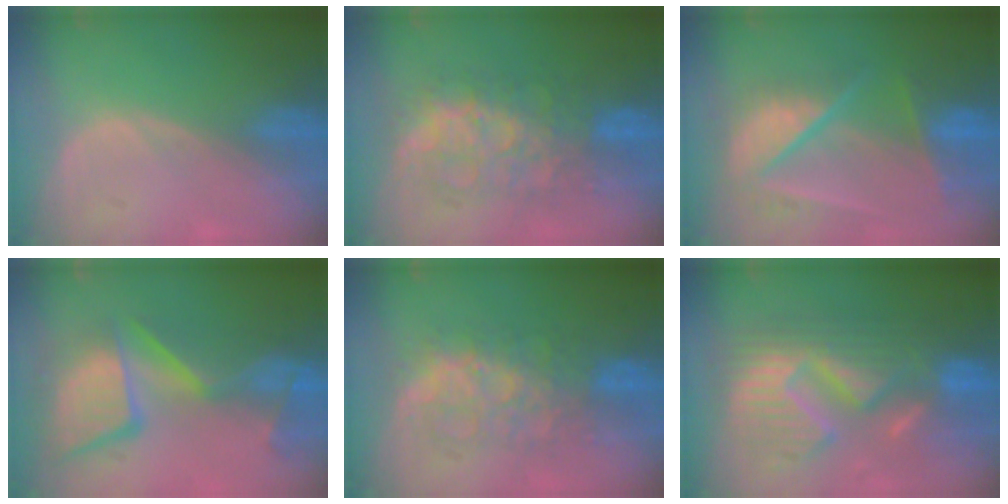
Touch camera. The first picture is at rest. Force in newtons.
{"total": 9.4, "press": 9.3, "slide": 0.6}
{"total": 9.8, "press": 8.3, "slide": 5.2}
{"total": 13.6, "press": 11.2, "slide": 7.8}
{"total": 8.3, "press": 8.3, "slide": 0.2}
{"total": 13.2, "press": 13.1, "slide": 1.3}